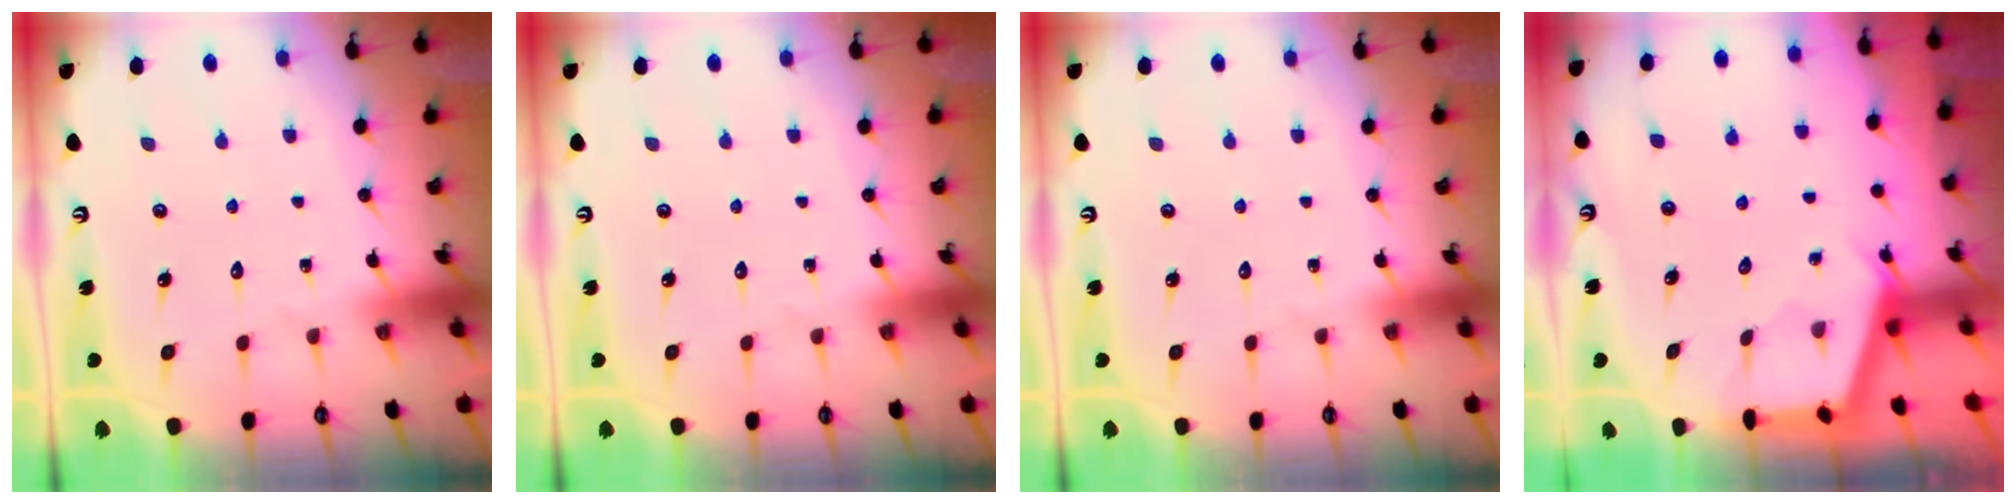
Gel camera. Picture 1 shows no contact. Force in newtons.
{"total": 0.0}
{"total": 0.0}
{"total": 2.8, "press": 2.8, "slide": 0.4}